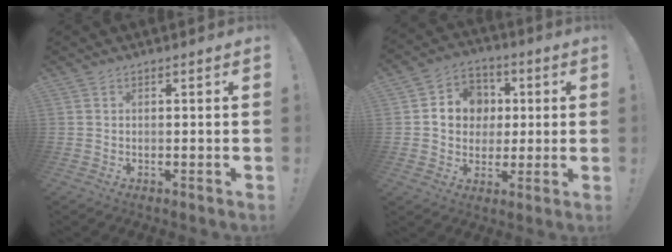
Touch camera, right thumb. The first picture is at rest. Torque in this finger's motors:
{"motor_torque": [0.72, 1.62, 0.69, -0.59, 0.31]}